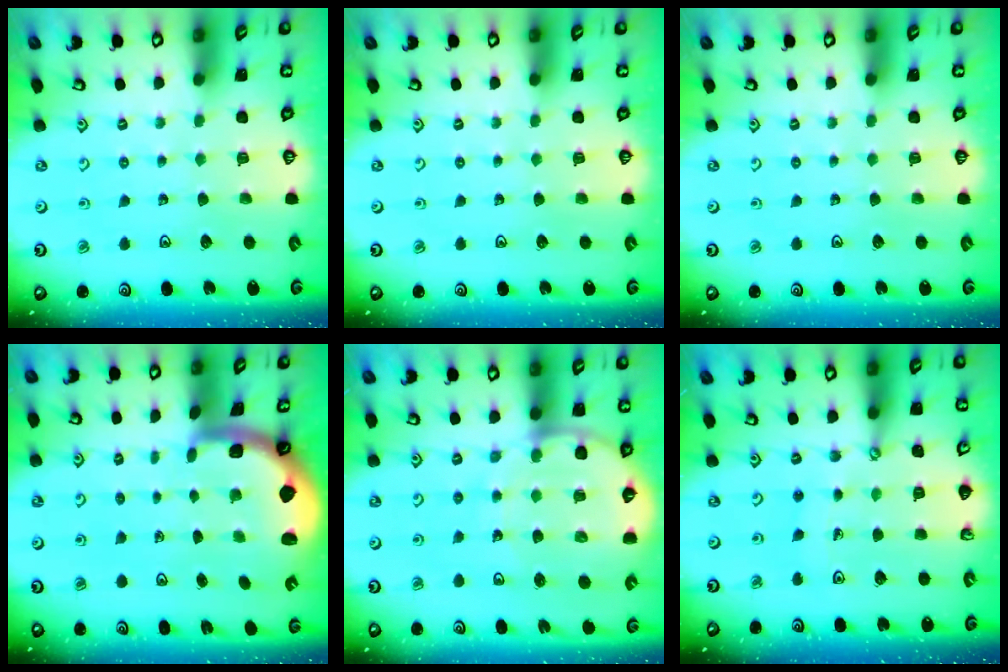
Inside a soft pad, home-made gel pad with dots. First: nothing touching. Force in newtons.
{"total": 0.0}
{"total": 0.0}
{"total": 1.7, "press": 1.6, "slide": 0.3}
{"total": 10.8, "press": 10.4, "slide": 3.0}
{"total": 8.6, "press": 8.4, "slide": 1.8}